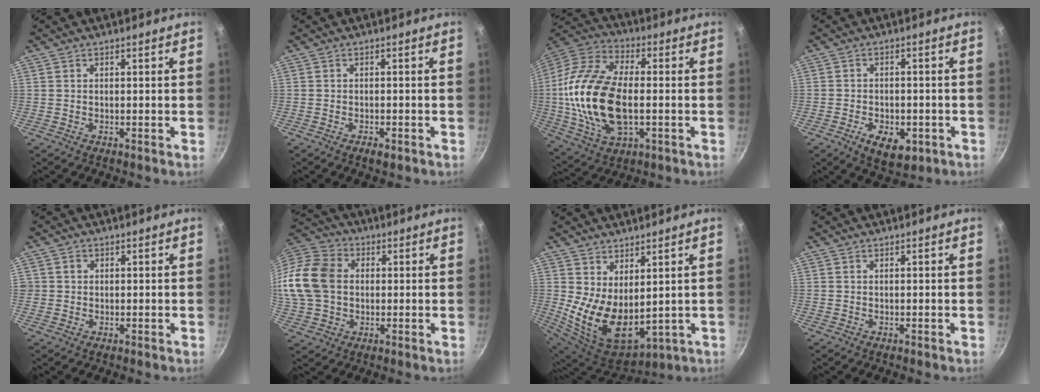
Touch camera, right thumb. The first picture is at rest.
{"total": 2.0, "force": [-1.2, 0.9, 1.4], "torque": [-0.026, 0.007, -0.018]}
{"total": 22.2, "force": [-1.5, 12.3, 18.4], "torque": [-0.372, 0.021, -0.033]}
{"total": 8.3, "force": [-3.5, 4.8, 5.9], "torque": [-0.076, 0.010, -0.043]}
{"total": 1.6, "force": [0.0, 1.5, 0.3], "torque": [0.003, 0.005, -0.002]}
{"total": 16.8, "force": [1.1, 13.0, 10.6], "torque": [-0.206, 0.024, 0.010]}
{"total": 13.0, "force": [2.3, 7.4, 10.4], "torque": [-0.171, -0.046, 0.067]}
{"total": 0.0}